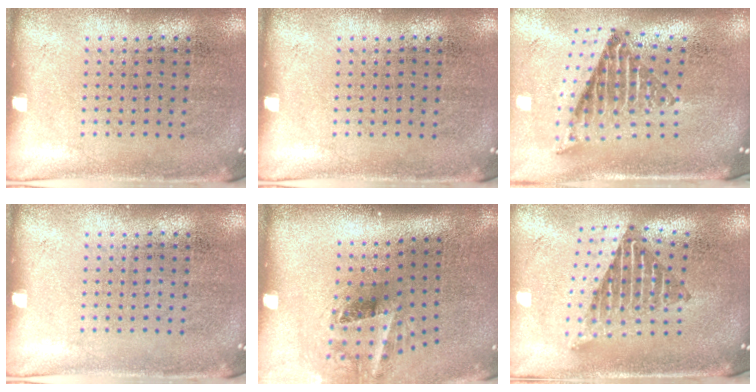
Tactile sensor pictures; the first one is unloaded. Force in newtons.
{"total": 0.0}
{"total": 2.0, "press": 1.5, "slide": 1.4}
{"total": 0.0}
{"total": 2.0, "press": 1.3, "slide": 1.5}
{"total": 2.2, "press": 1.6, "slide": 1.6}